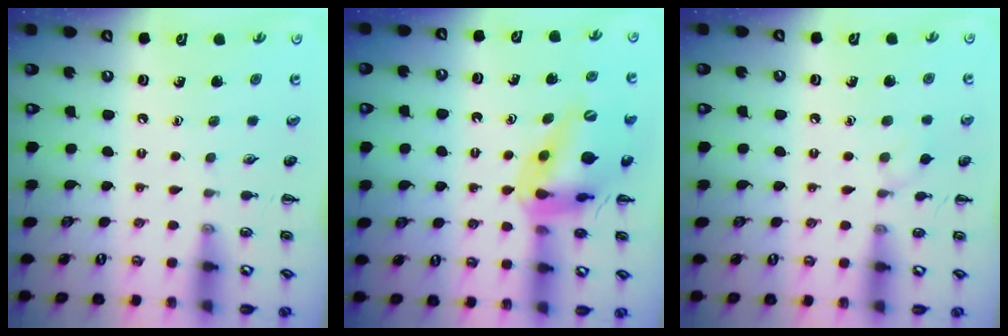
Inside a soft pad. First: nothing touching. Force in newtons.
{"total": 14.3, "press": 13.8, "slide": 3.6}
{"total": 5.8, "press": 5.5, "slide": 2.0}